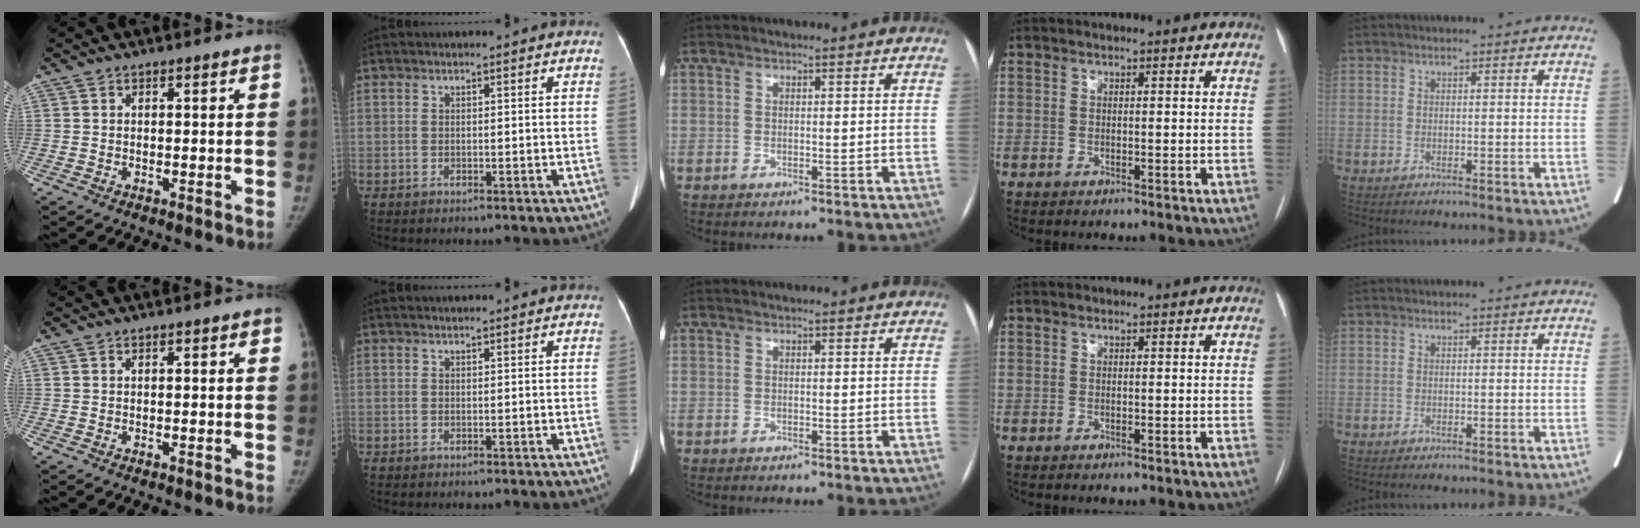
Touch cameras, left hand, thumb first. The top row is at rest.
{"thumb": {"total": 0.9, "force": [0.2, 0.3, 0.8], "torque": [-0.010, 0.007, 0.002]}, "index": {"total": 0.8, "force": [0.7, 0.0, 0.3], "torque": [-0.007, 0.009, 0.015]}}